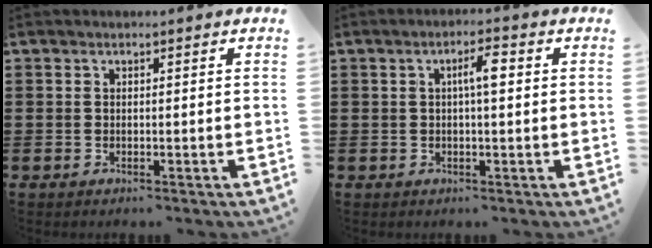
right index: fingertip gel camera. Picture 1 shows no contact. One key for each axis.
{"total": 3.5, "fx": 0.5, "fy": 0.8, "fz": 3.4, "tx": -0.057, "ty": 0.002, "tz": 0.003}